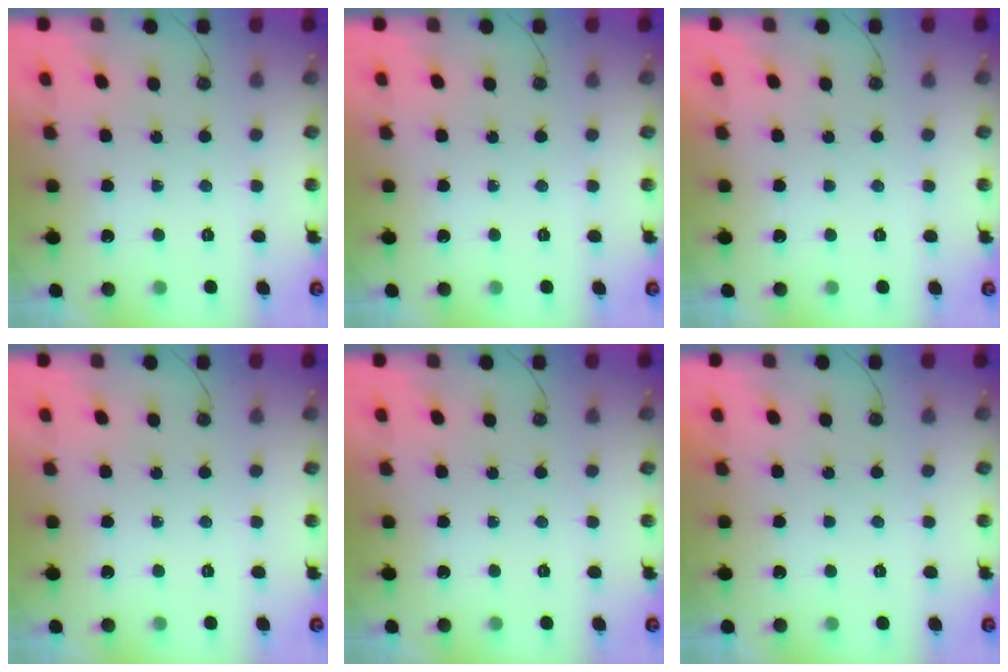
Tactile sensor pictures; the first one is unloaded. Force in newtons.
{"total": 0.0}
{"total": 0.0}
{"total": 0.0}
{"total": 0.0}
{"total": 0.0}